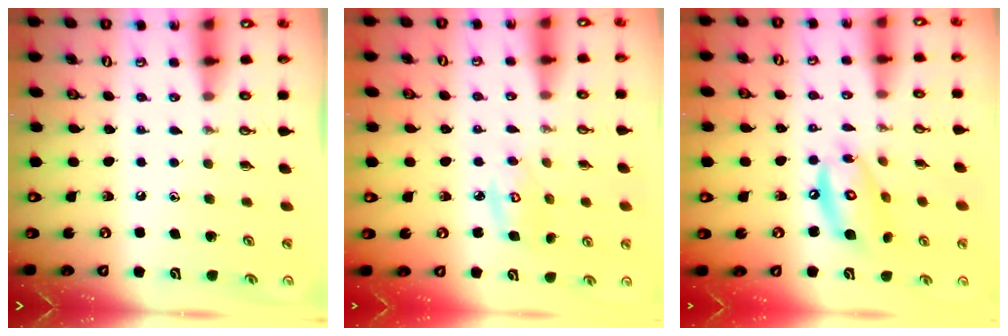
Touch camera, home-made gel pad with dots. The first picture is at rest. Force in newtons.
{"total": 4.7, "press": 4.6, "slide": 0.3}
{"total": 13.0, "press": 13.0, "slide": 1.1}